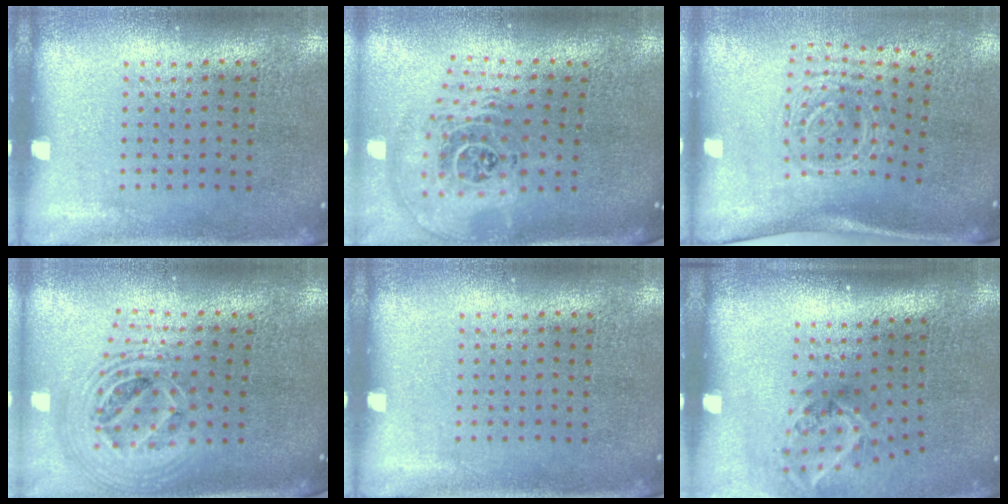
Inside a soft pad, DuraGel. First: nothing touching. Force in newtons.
{"total": 2.7, "press": 1.8, "slide": 1.9}
{"total": 1.8, "press": 1.3, "slide": 1.3}
{"total": 2.3, "press": 1.8, "slide": 1.5}
{"total": 0.0}
{"total": 2.0, "press": 1.3, "slide": 1.5}